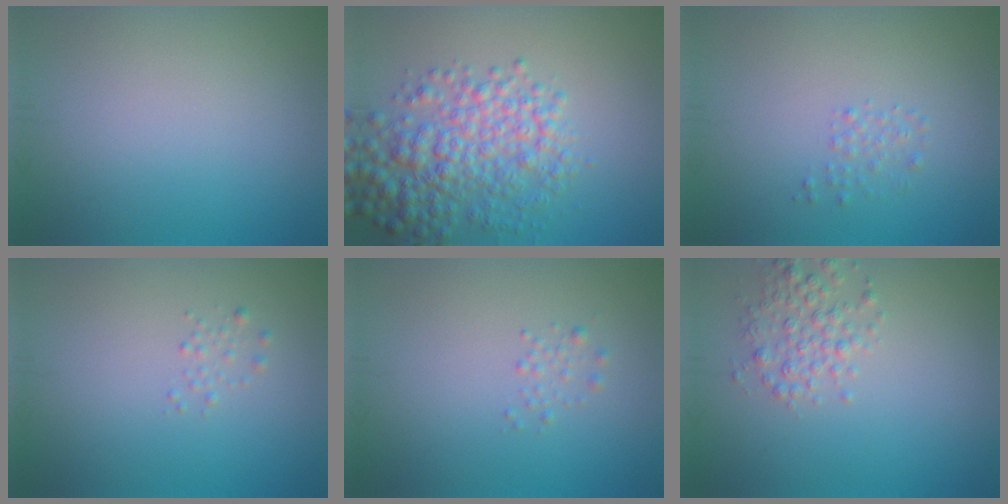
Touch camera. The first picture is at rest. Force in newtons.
{"total": 6.4, "press": 6.4, "slide": 0.2}
{"total": 1.0, "press": 1.0, "slide": 0.0}
{"total": 0.8, "press": 0.8, "slide": 0.0}
{"total": 0.8, "press": 0.8, "slide": 0.0}
{"total": 2.7, "press": 2.7, "slide": 0.1}